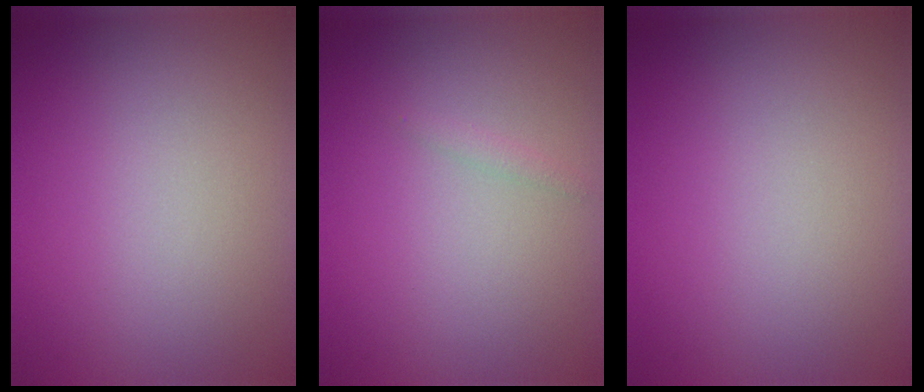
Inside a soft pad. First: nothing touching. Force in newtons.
{"total": 0.6, "press": 0.6, "slide": 0.0}
{"total": 0.0}